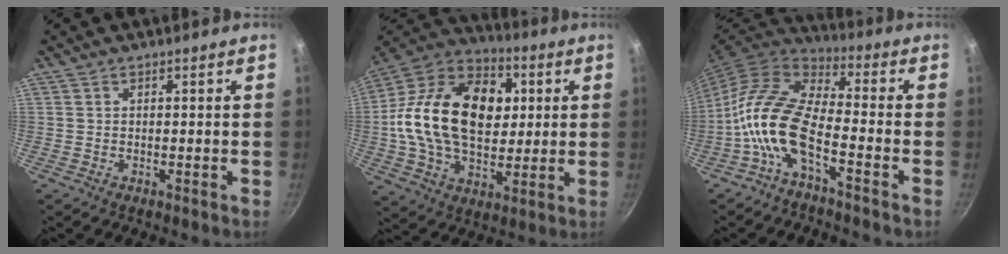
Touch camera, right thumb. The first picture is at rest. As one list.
[{"total": 26.2, "force": [3.2, 17.6, 19.1], "torque": [-0.304, 0.021, 0.044]}, {"total": 13.2, "force": [-5.2, 5.6, 10.8], "torque": [-0.209, 0.050, -0.117]}]